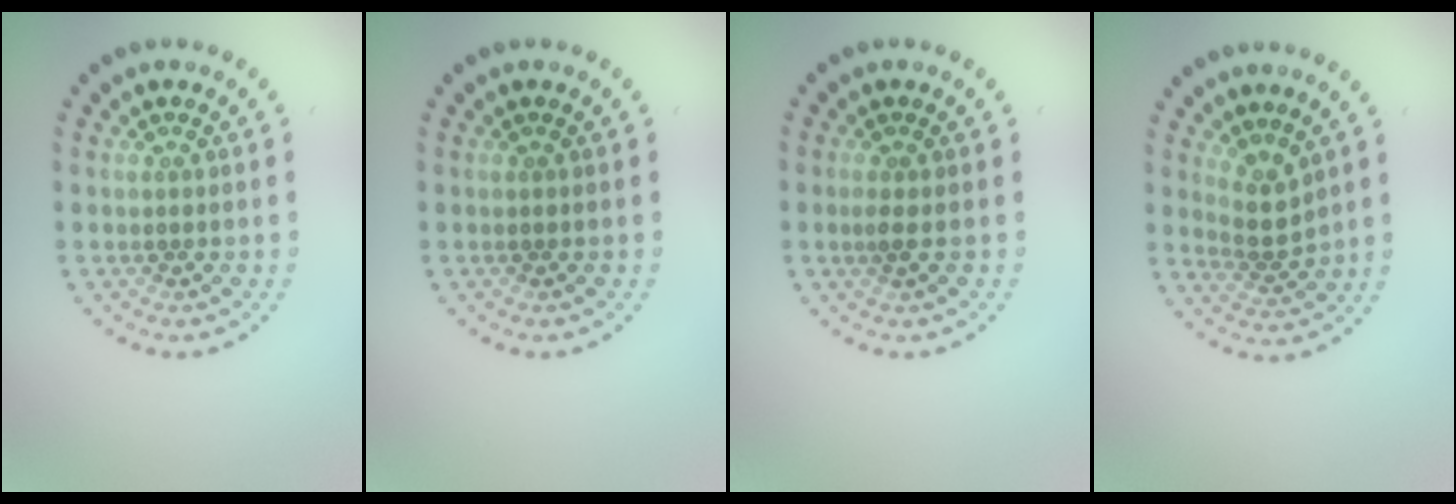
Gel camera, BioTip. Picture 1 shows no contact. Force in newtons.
{"total": 0.0}
{"total": 1.0, "press": 0.8, "slide": 0.6}
{"total": 2.5, "press": 1.9, "slide": 1.6}